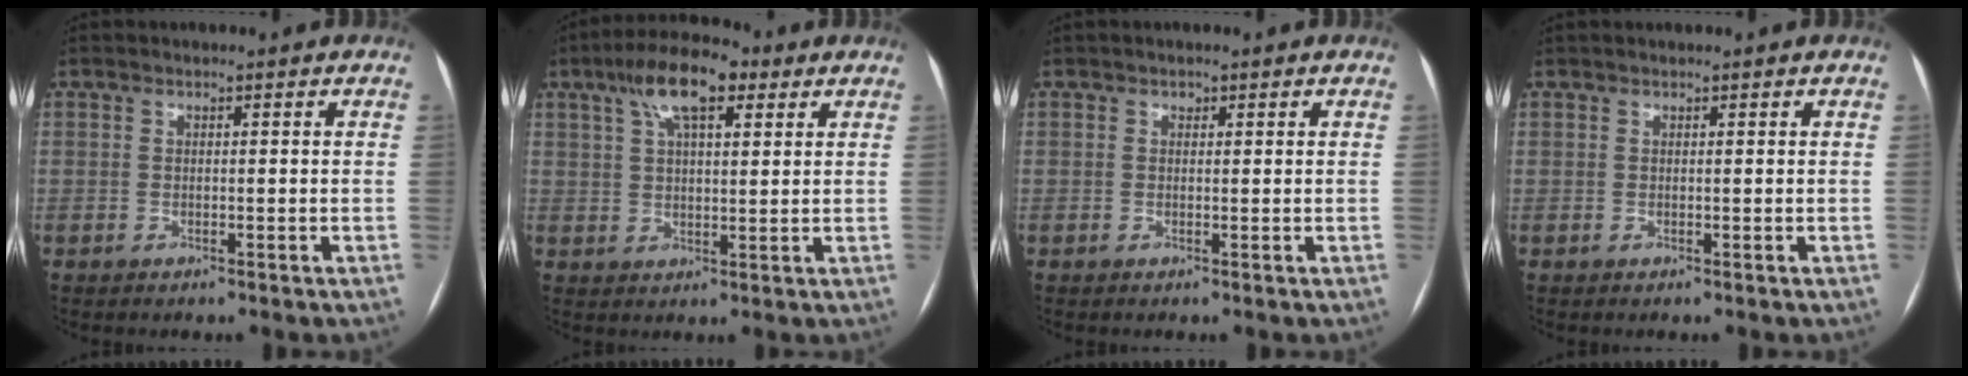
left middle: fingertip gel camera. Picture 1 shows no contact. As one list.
[{"total": 9.9, "force": [5.1, 3.3, 7.7], "torque": [-0.141, 0.027, 0.086]}, {"total": 0.5, "force": [0.3, 0.4, 0.2], "torque": [-0.001, -0.001, 0.003]}, {"total": 0.0}]